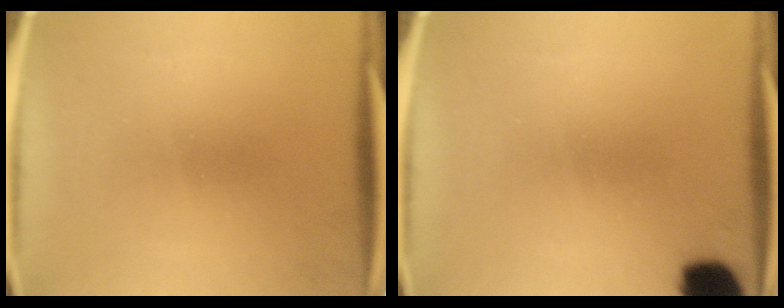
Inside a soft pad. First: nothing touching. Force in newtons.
{"total": 8.0}